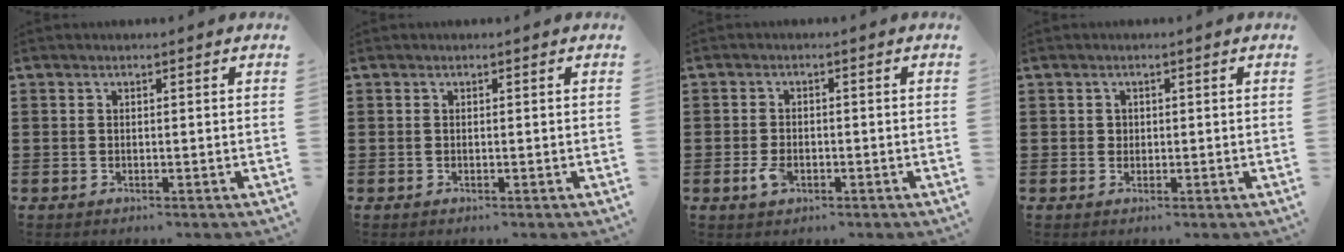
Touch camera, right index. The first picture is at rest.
{"total": 0.0}
{"total": 2.8, "force": [-1.1, 1.6, 2.0], "torque": [-0.051, -0.005, -0.022]}
{"total": 0.8, "force": [0.3, 0.7, 0.2], "torque": [-0.005, 0.003, 0.006]}